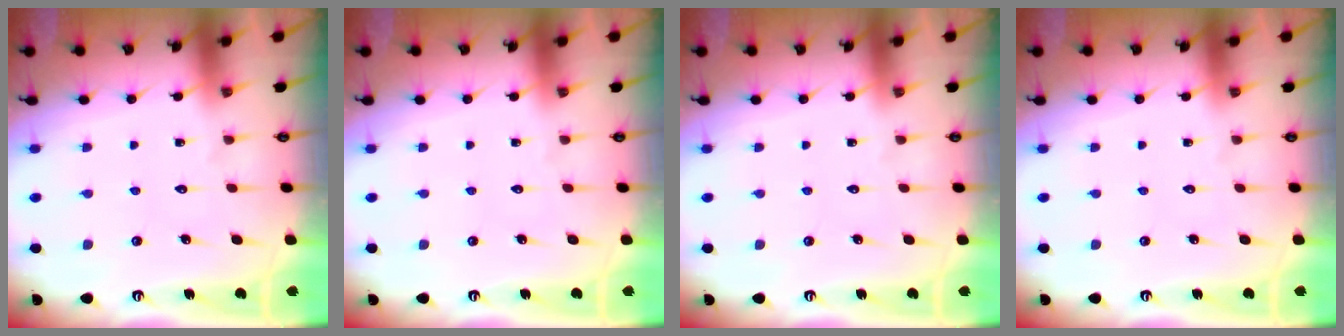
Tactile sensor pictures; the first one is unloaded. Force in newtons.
{"total": 0.0}
{"total": 0.0}
{"total": 0.0}